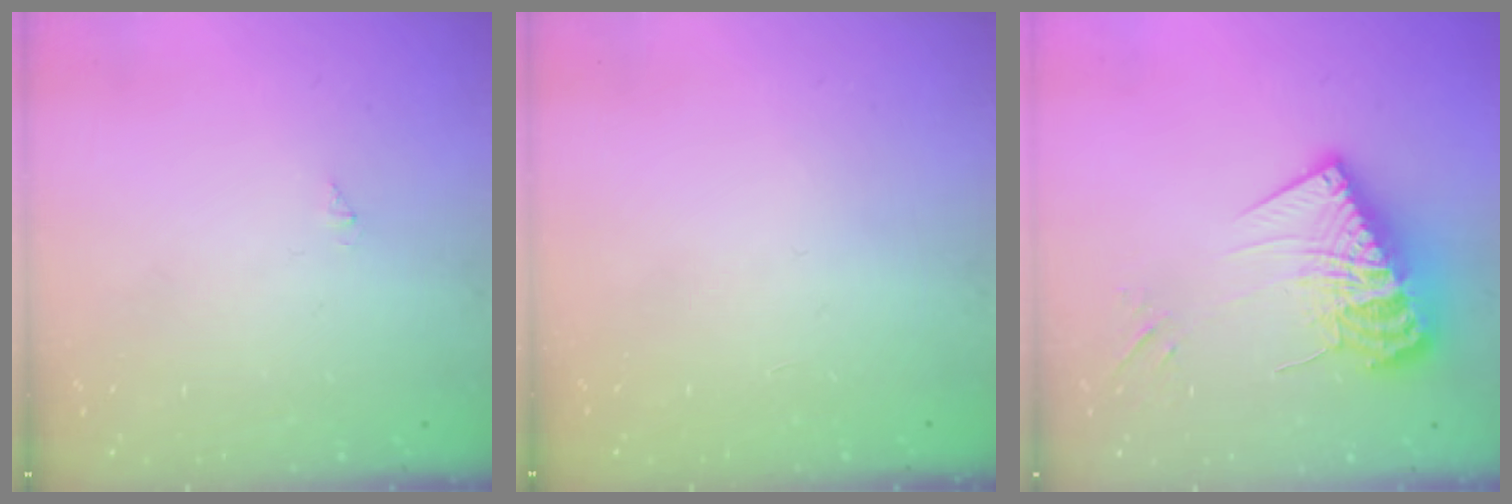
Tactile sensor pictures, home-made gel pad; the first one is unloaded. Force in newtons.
{"total": 0.0}
{"total": 17.6, "press": 17.6, "slide": 1.4}